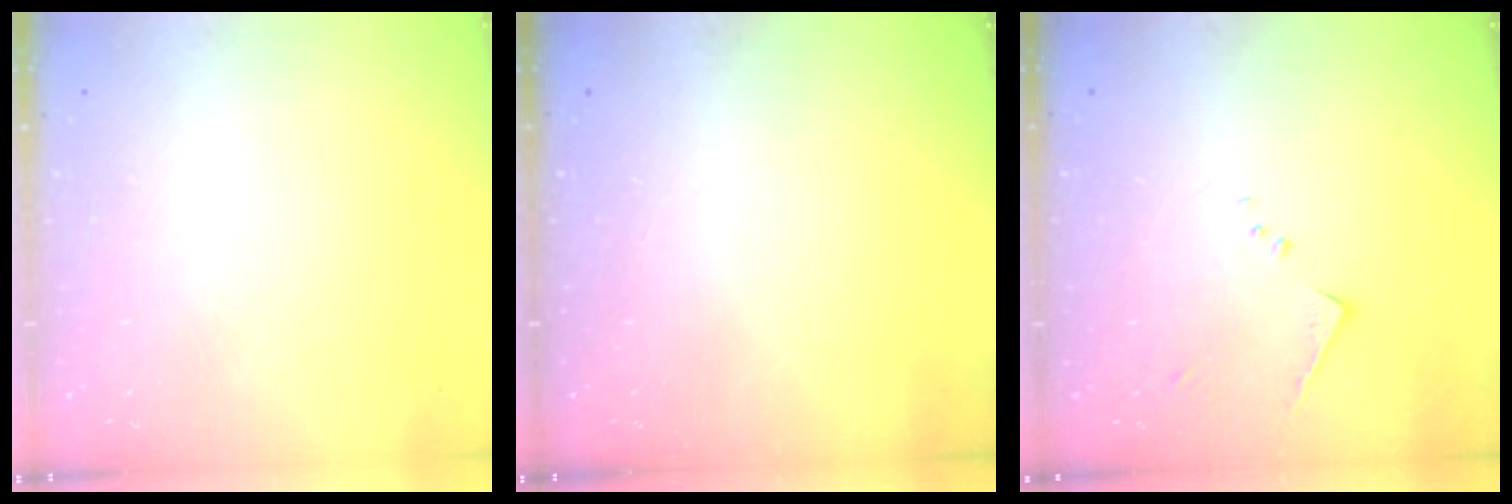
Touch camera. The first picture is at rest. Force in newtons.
{"total": 0.6, "press": 0.5, "slide": 0.2}
{"total": 8.3, "press": 8.3, "slide": 0.4}